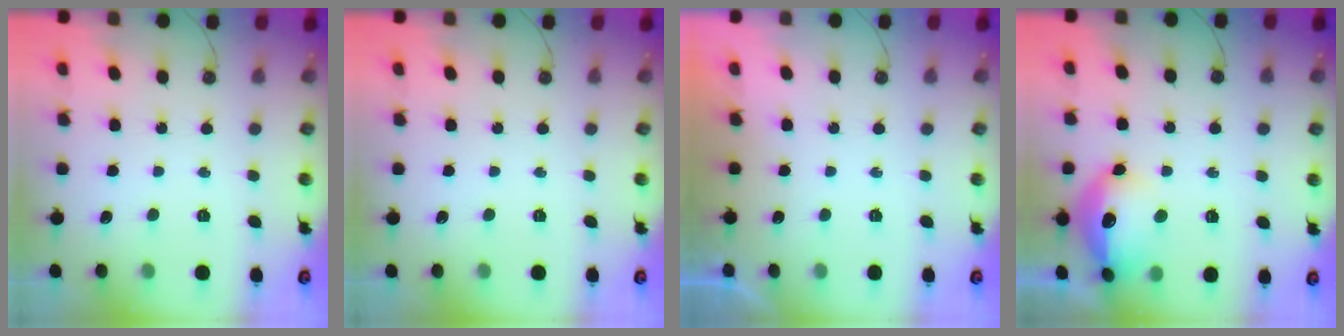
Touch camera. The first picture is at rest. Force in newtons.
{"total": 0.0}
{"total": 0.0}
{"total": 16.0, "press": 16.0, "slide": 1.3}